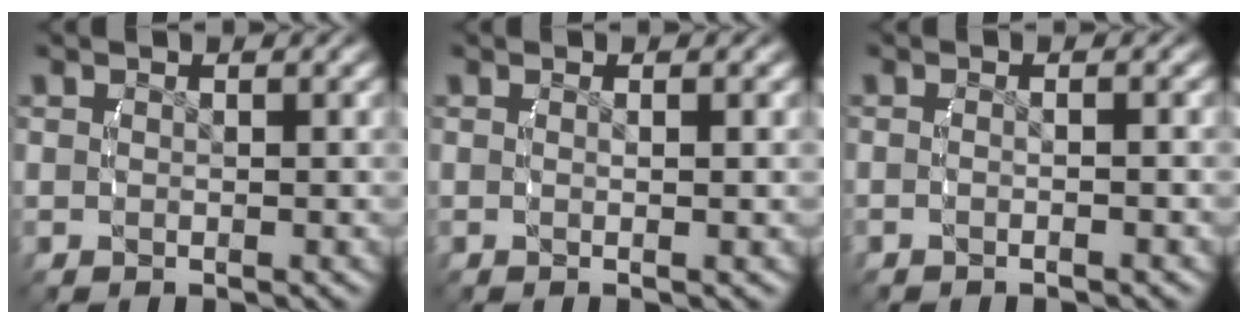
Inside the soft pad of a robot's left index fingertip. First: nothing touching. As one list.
[{"total": 1.0, "force": [-0.1, -0.5, 0.8], "torque": [-0.019, 0.000, -0.003]}, {"total": 1.3, "force": [-0.9, 0.1, 1.0], "torque": [-0.021, 0.006, -0.019]}]